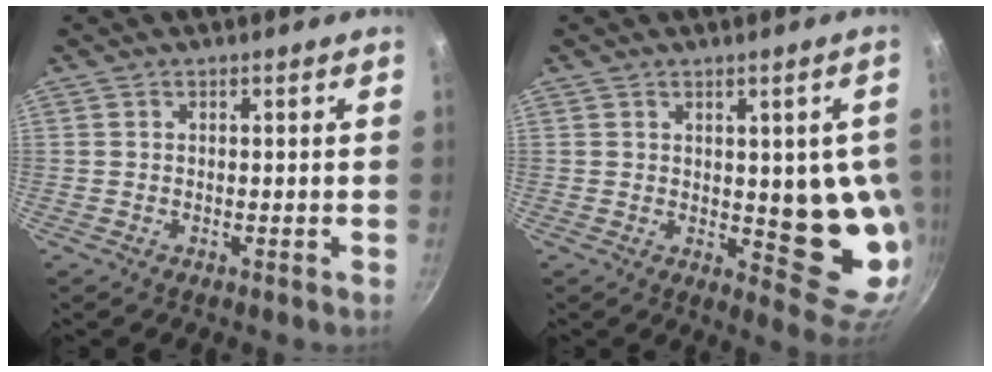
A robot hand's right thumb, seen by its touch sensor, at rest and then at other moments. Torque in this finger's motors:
{"motor_torque": [1.89, 1.89, 0.05, 0.03, 0.34]}